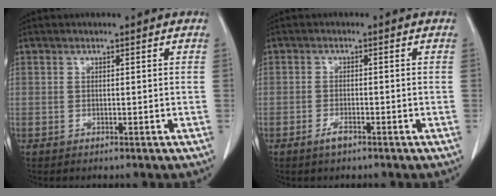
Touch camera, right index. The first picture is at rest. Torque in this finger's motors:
{"motor_torque": [0.24, -0.15, 0.01, 0.02]}